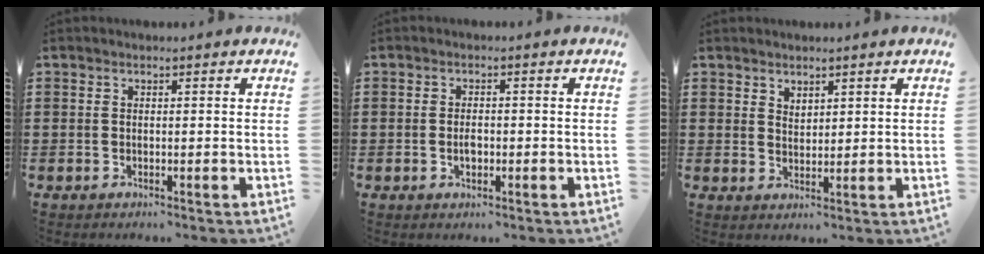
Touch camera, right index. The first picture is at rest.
{"total": 1.9, "force": [-0.4, 1.0, 1.5], "torque": [-0.029, 0.002, -0.007]}
{"total": 2.1, "force": [1.8, 0.9, 0.0], "torque": [-0.004, 0.003, 0.036]}